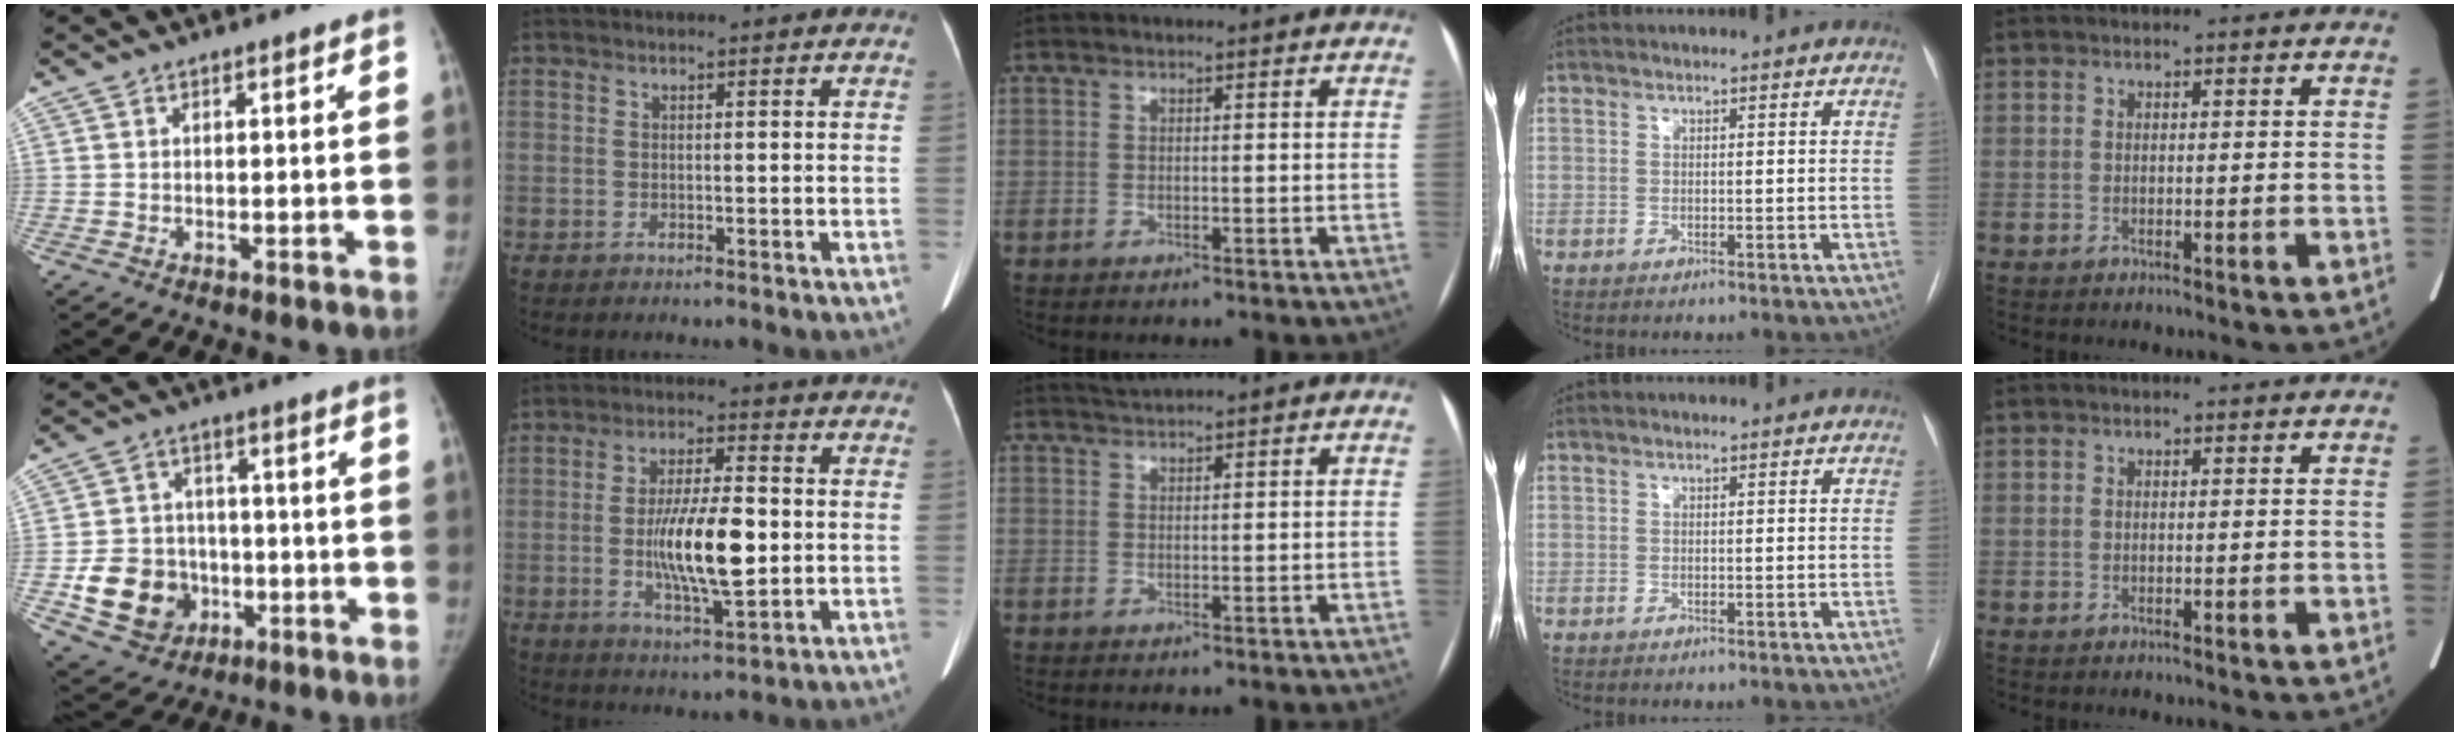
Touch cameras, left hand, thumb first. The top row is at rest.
{"thumb": {"total": 13.3, "force": [-3.5, 11.4, 5.8], "torque": [-0.074, 0.018, -0.047]}, "index": {"total": 11.0, "force": [-1.0, 2.3, 10.8], "torque": [-0.199, -0.009, -0.017]}, "middle": {"total": 1.5, "force": [1.3, -0.7, 0.0], "torque": [-0.005, 0.001, 0.034]}}